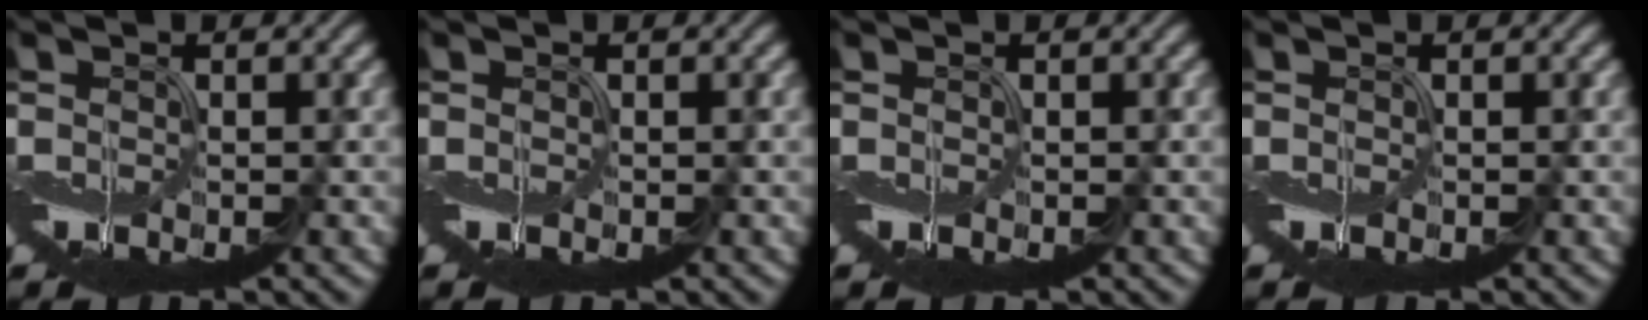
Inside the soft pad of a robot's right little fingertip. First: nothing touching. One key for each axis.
{"total": 0.0}
{"total": 0.0}
{"total": 0.0}